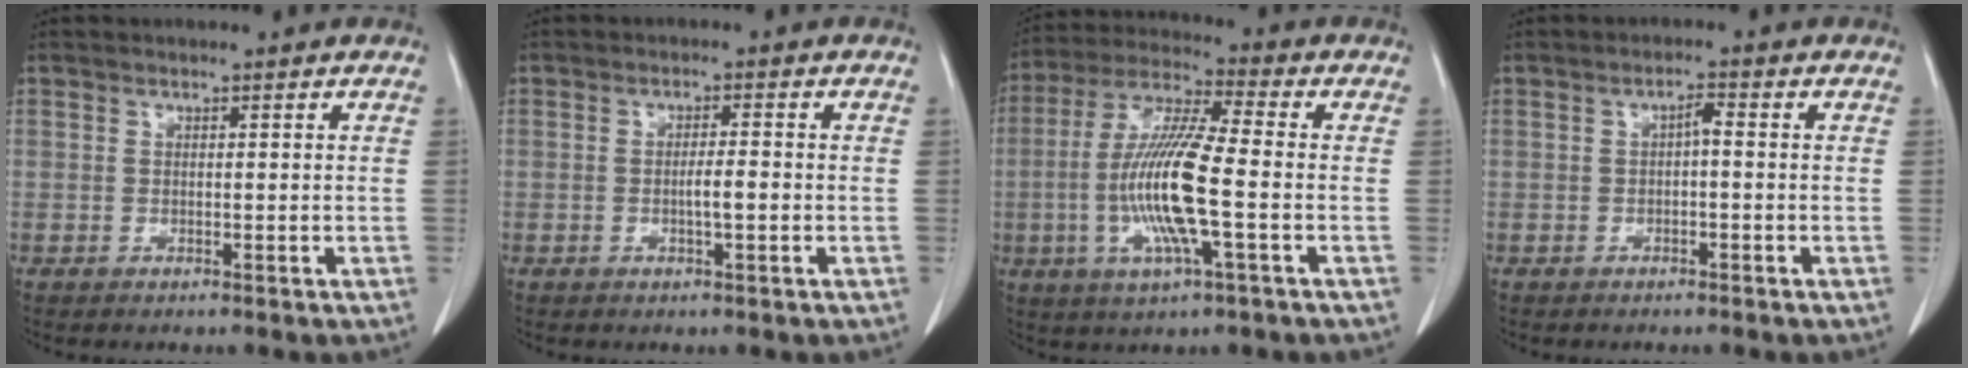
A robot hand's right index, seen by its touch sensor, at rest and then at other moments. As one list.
[{"total": 2.7, "force": [-0.5, 0.3, 2.6], "torque": [-0.048, 0.000, -0.010]}, {"total": 14.1, "force": [-2.6, 1.1, 13.9], "torque": [-0.283, -0.009, -0.054]}, {"total": 1.7, "force": [-0.2, 0.4, 1.6], "torque": [-0.028, 0.005, -0.004]}]